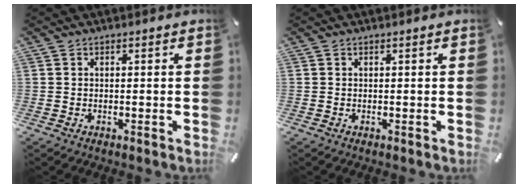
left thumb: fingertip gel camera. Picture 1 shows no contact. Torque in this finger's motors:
{"motor_torque": [0.00, 0.00, -0.04, 0.08, 0.00]}